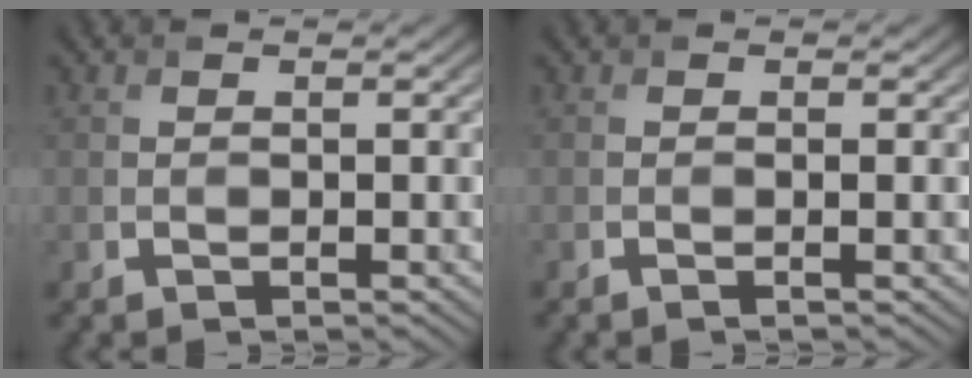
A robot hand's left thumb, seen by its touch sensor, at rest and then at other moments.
{"total": 0.9, "force": [-0.2, 0.0, 0.8], "torque": [-0.013, -0.001, -0.007]}